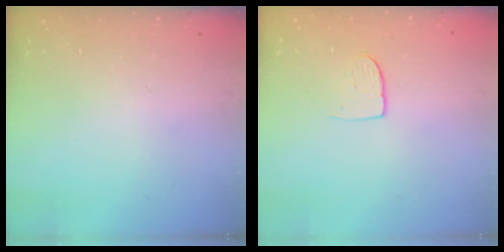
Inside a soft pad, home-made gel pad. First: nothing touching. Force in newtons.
{"total": 4.1, "press": 4.1, "slide": 0.3}